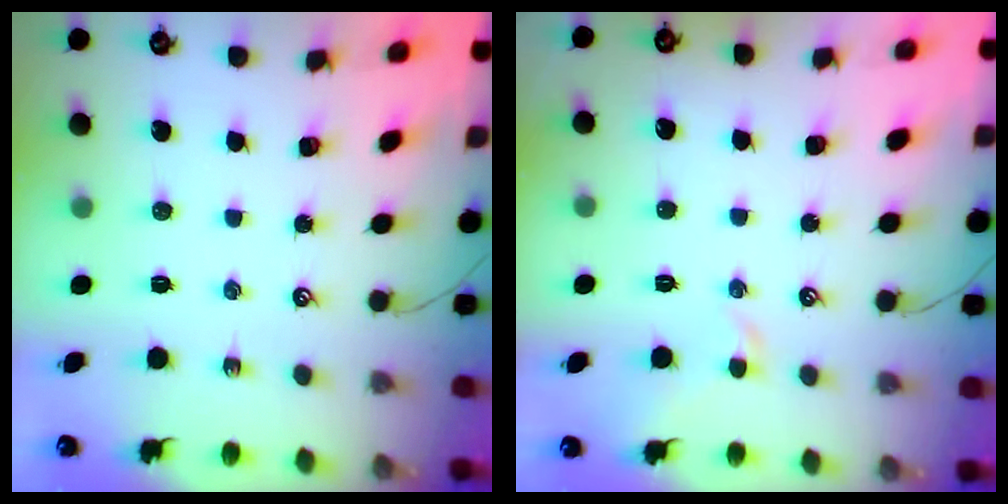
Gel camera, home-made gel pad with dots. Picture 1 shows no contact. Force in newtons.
{"total": 0.6, "press": 0.2, "slide": 0.6}